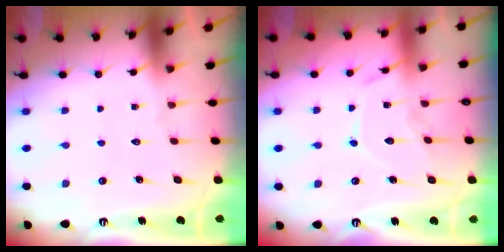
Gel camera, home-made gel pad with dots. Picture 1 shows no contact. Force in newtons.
{"total": 10.9, "press": 10.9, "slide": 0.6}